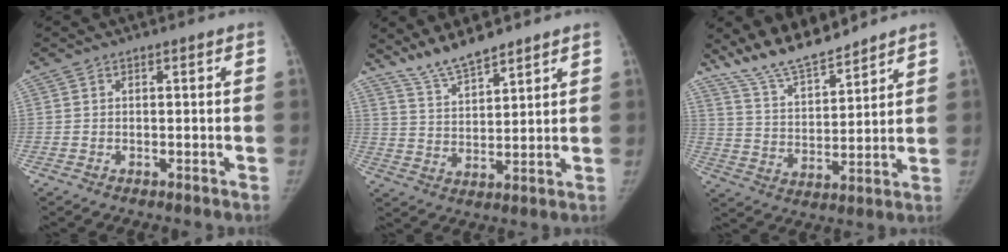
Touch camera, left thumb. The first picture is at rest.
{"total": 7.9, "force": [7.0, 1.5, 3.4], "torque": [-0.055, -0.039, 0.141]}
{"total": 11.1, "force": [10.2, 2.4, 3.9], "torque": [-0.056, -0.051, 0.194]}